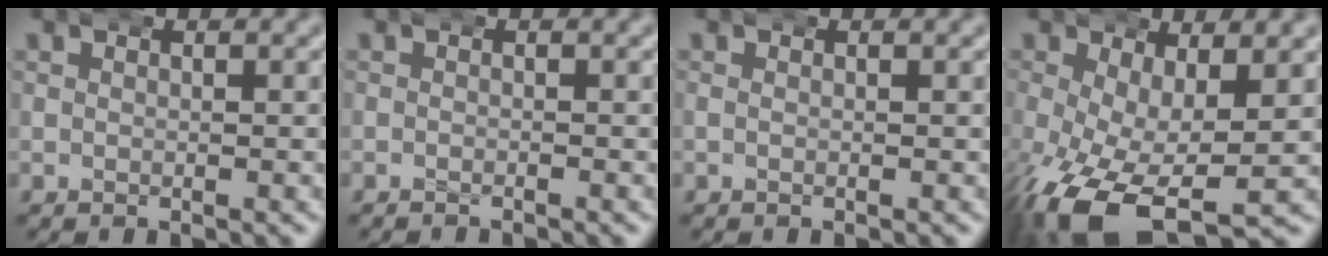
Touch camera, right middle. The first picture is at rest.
{"total": 1.0, "force": [-1.0, 0.1, 0.1], "torque": [-0.008, -0.004, -0.016]}
{"total": 0.0}
{"total": 8.6, "force": [-4.6, 4.2, 6.0], "torque": [-0.155, -0.061, -0.044]}